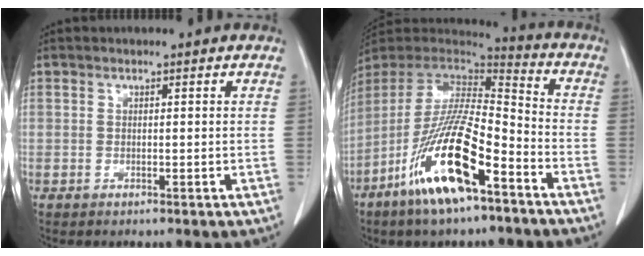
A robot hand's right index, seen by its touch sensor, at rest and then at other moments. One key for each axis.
{"total": 18.5, "fx": -9.8, "fy": 3.5, "fz": 15.3, "tx": -0.314, "ty": -0.032, "tz": -0.178}